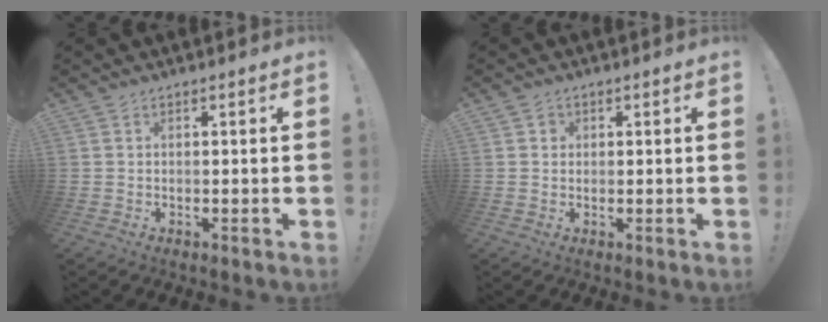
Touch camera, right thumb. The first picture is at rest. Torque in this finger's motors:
{"motor_torque": [0.38, -0.49, -0.14, -0.40, -0.04]}